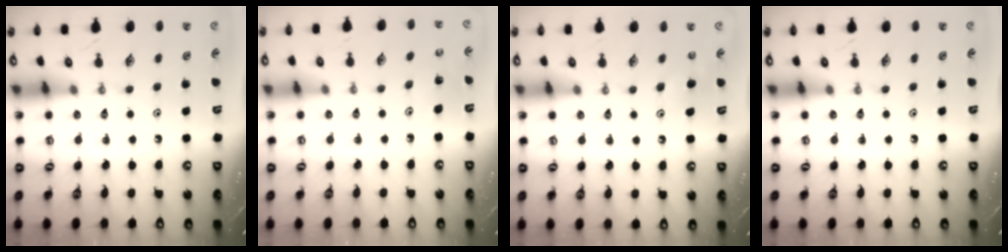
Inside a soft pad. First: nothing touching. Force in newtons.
{"total": 5.4, "press": 5.1, "slide": 1.9}
{"total": 5.3, "press": 5.1, "slide": 1.2}
{"total": 0.0}